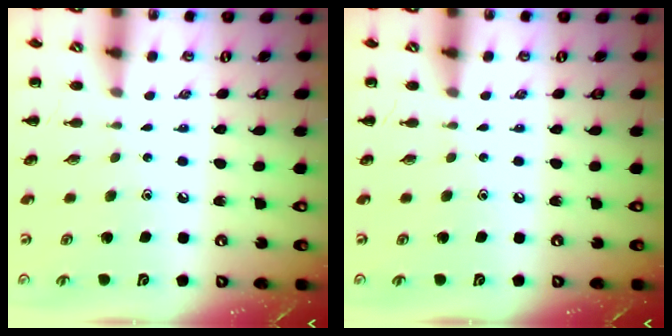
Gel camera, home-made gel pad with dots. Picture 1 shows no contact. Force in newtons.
{"total": 0.0}